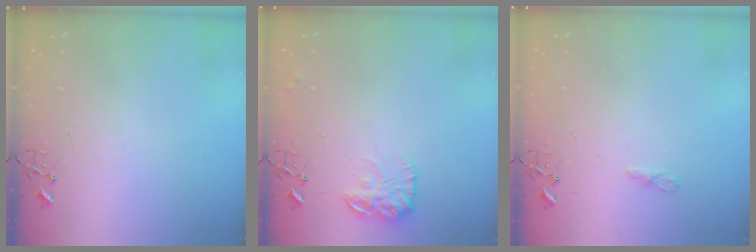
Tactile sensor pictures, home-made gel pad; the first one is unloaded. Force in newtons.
{"total": 13.3, "press": 13.3, "slide": 0.8}
{"total": 4.8, "press": 4.7, "slide": 0.6}